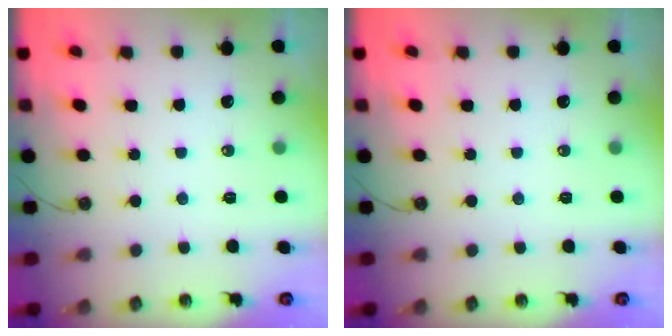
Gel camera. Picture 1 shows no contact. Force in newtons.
{"total": 0.0}